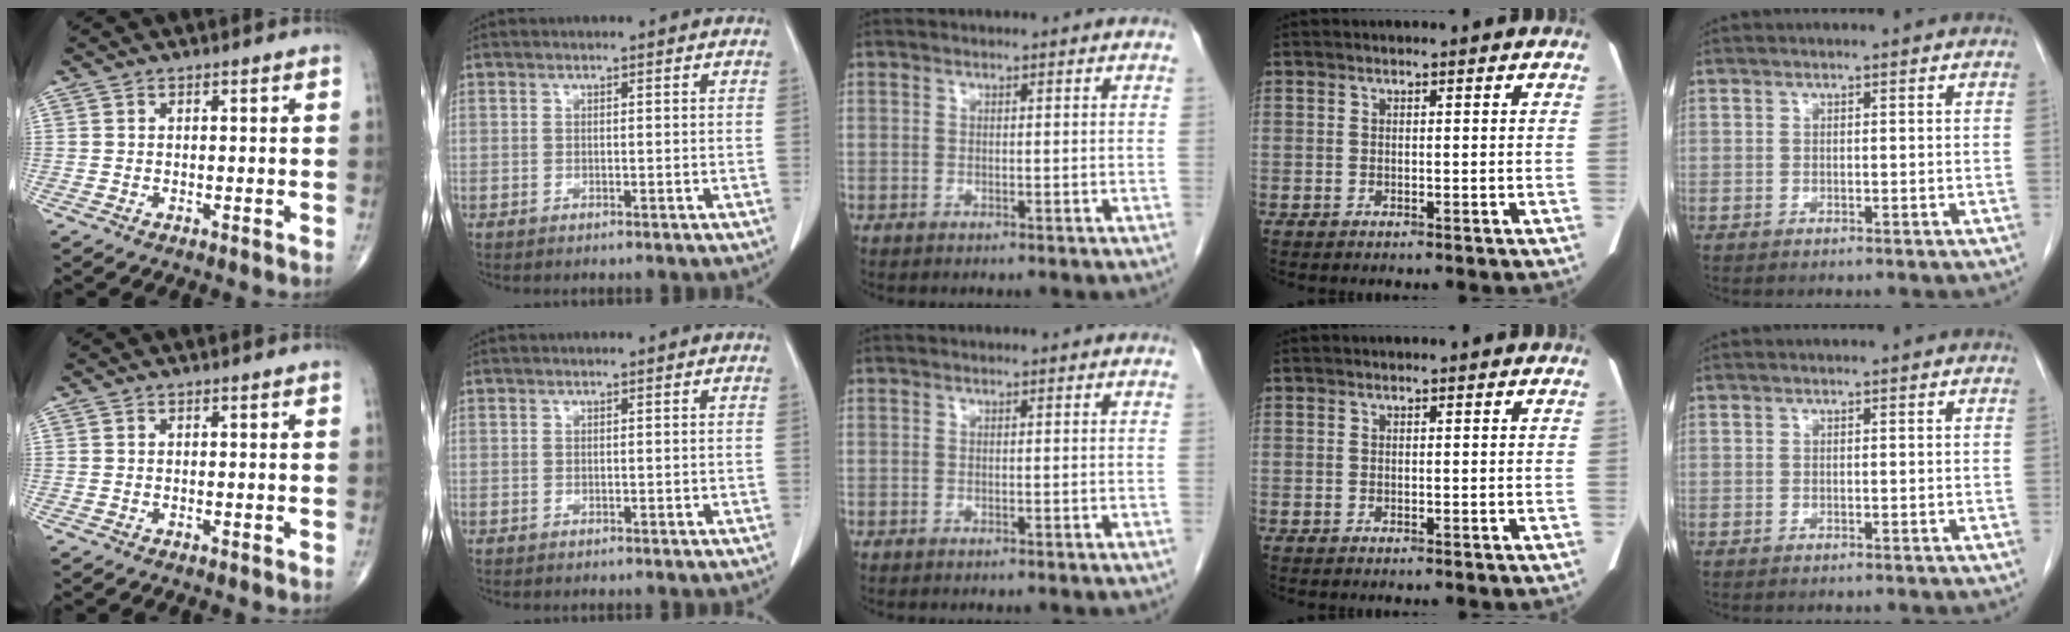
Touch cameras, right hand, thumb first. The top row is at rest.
{}